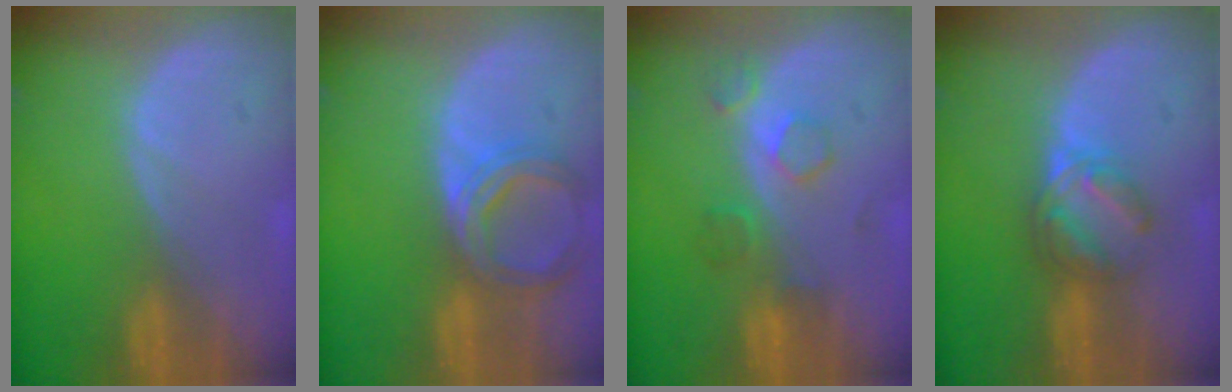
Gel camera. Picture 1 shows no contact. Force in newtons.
{"total": 6.9, "press": 6.3, "slide": 2.6}
{"total": 4.2, "press": 4.2, "slide": 0.5}
{"total": 6.1, "press": 5.3, "slide": 3.1}